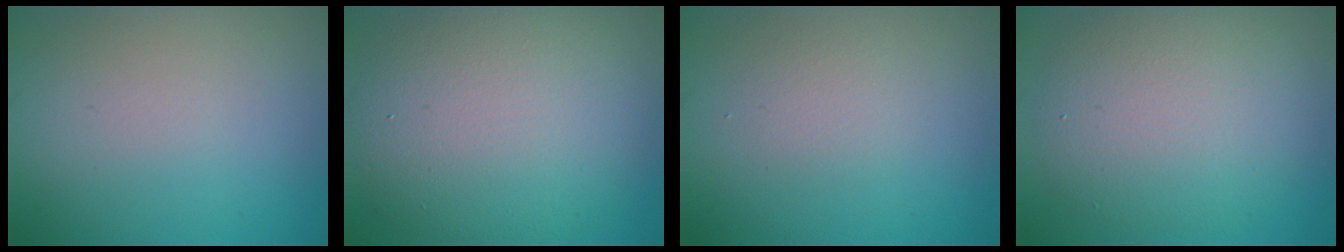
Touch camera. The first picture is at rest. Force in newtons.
{"total": 11.1, "press": 11.1, "slide": 0.5}
{"total": 1.4, "press": 1.4, "slide": 0.1}
{"total": 7.1, "press": 7.1, "slide": 0.5}